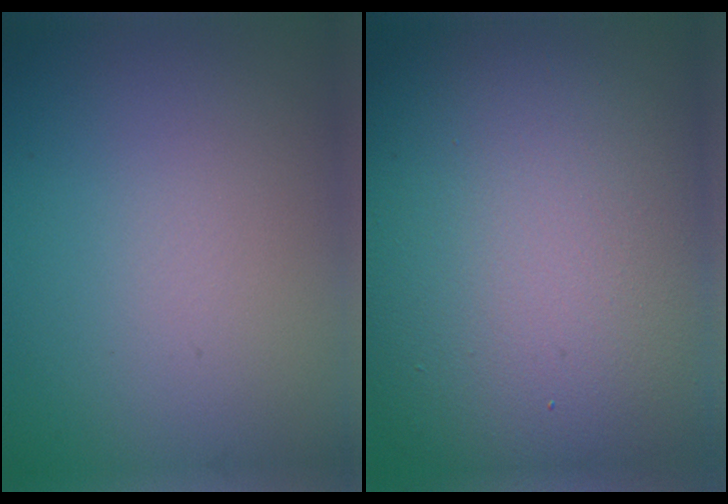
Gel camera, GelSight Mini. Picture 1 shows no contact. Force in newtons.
{"total": 11.7, "press": 11.7, "slide": 0.9}